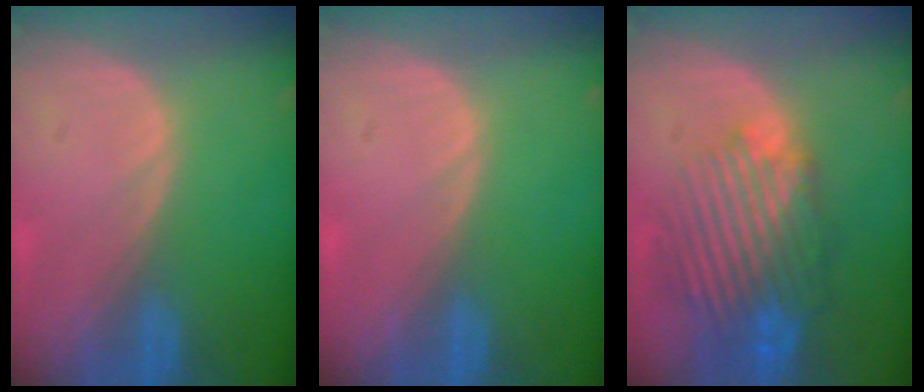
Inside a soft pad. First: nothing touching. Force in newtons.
{"total": 0.0}
{"total": 10.4, "press": 9.3, "slide": 4.6}